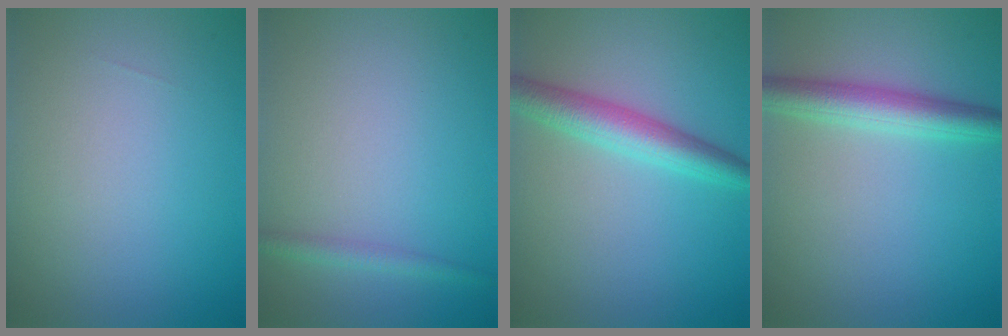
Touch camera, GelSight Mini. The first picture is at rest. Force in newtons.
{"total": 1.3, "press": 1.3, "slide": 0.0}
{"total": 4.0, "press": 4.0, "slide": 0.0}
{"total": 3.8, "press": 3.8, "slide": 0.1}